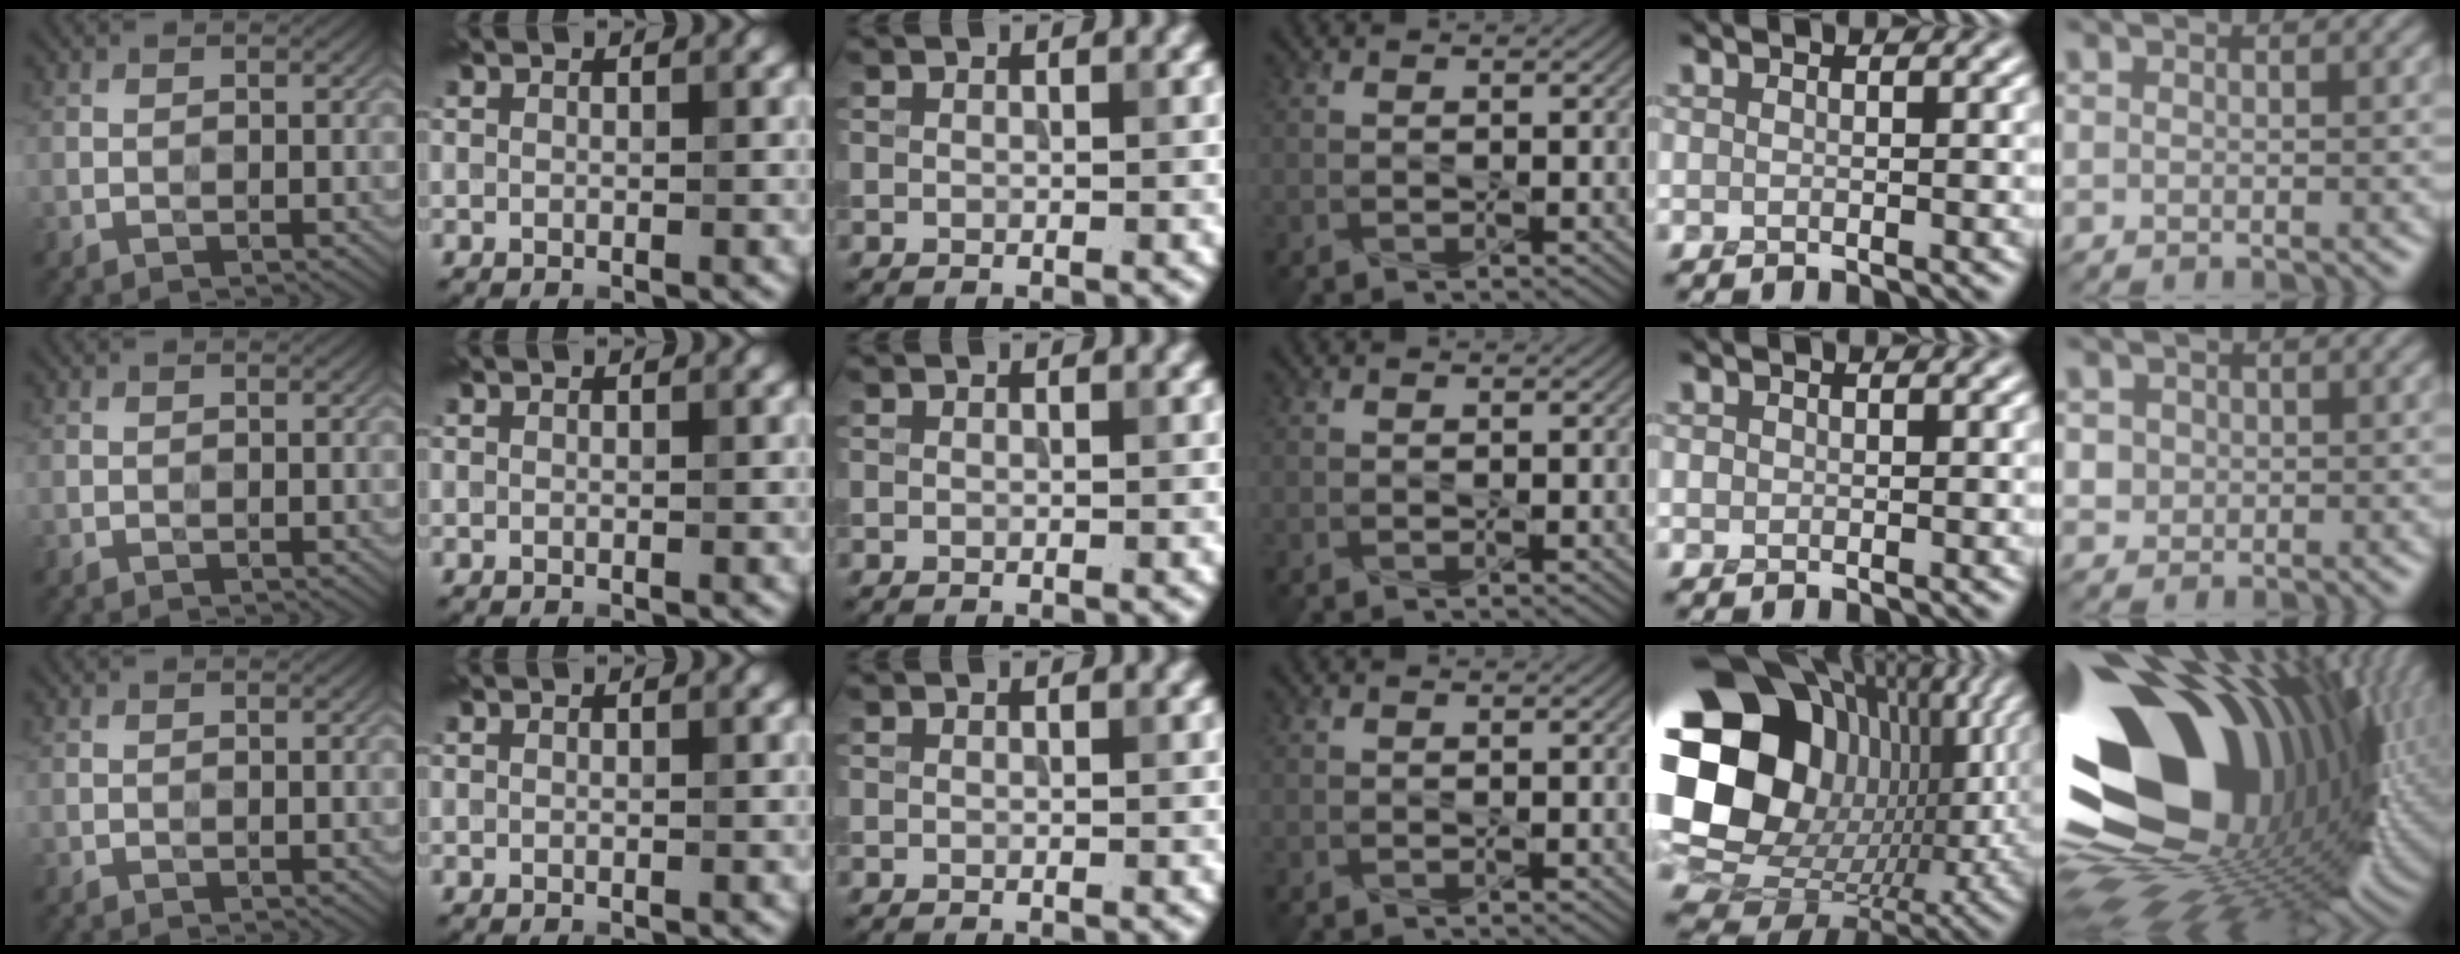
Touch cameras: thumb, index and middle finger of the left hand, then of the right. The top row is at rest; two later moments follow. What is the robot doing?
{"motion": "press", "object": "stapler"}